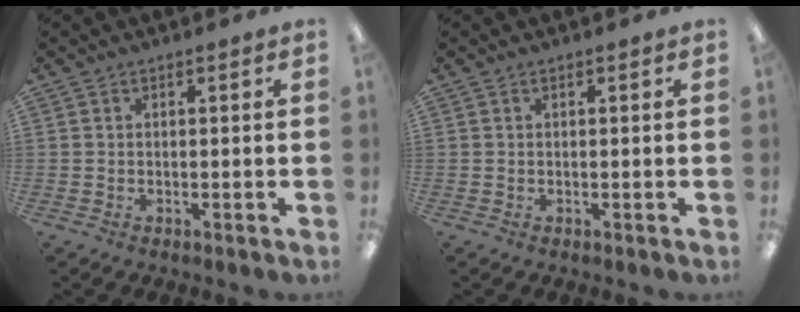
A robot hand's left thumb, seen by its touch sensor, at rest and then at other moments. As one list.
[{"total": 0.0}]